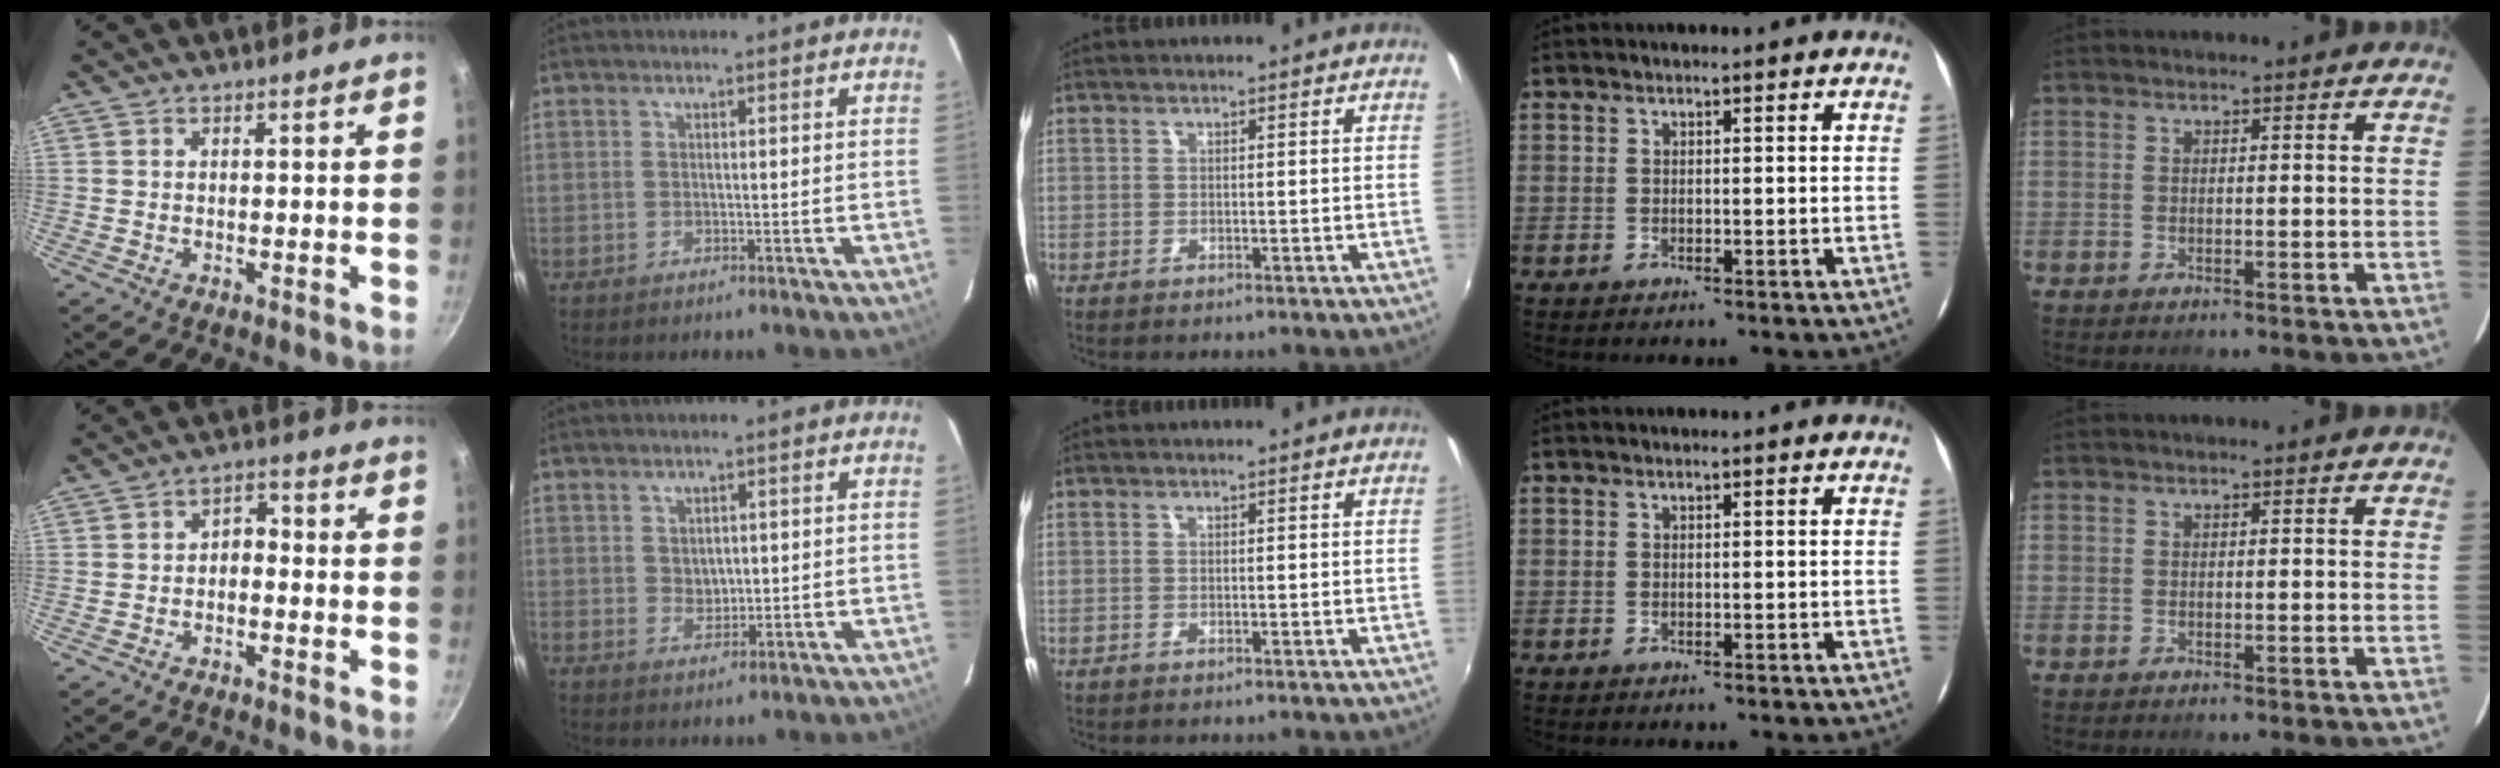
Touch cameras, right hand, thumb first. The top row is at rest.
{"thumb": {"total": 3.0, "force": [-1.0, 2.0, 2.0], "torque": [-0.016, 0.021, -0.022]}, "index": {"total": 2.4, "force": [0.5, 2.2, 1.0], "torque": [-0.012, 0.001, 0.014]}}